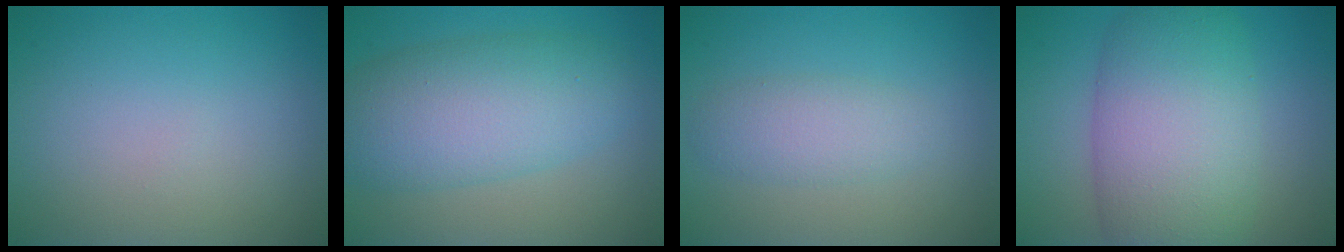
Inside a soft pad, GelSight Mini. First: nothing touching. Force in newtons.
{"total": 7.7, "press": 7.7, "slide": 0.1}
{"total": 2.7, "press": 2.7, "slide": 0.1}
{"total": 10.3, "press": 10.3, "slide": 0.5}